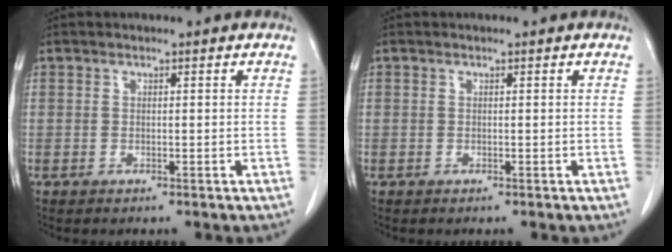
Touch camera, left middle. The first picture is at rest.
{"total": 0.0}